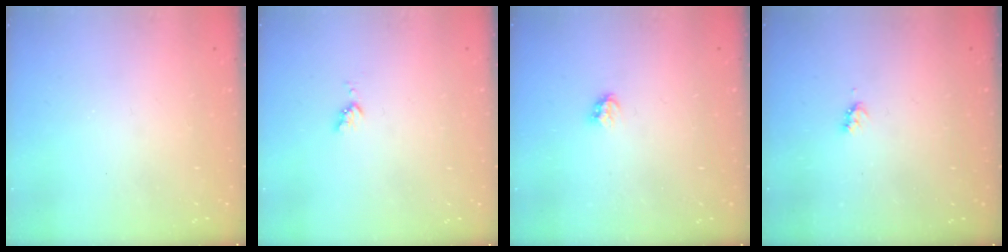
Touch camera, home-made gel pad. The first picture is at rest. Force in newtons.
{"total": 3.4, "press": 3.4, "slide": 0.6}
{"total": 2.7, "press": 2.6, "slide": 0.4}
{"total": 2.8, "press": 2.8, "slide": 0.4}